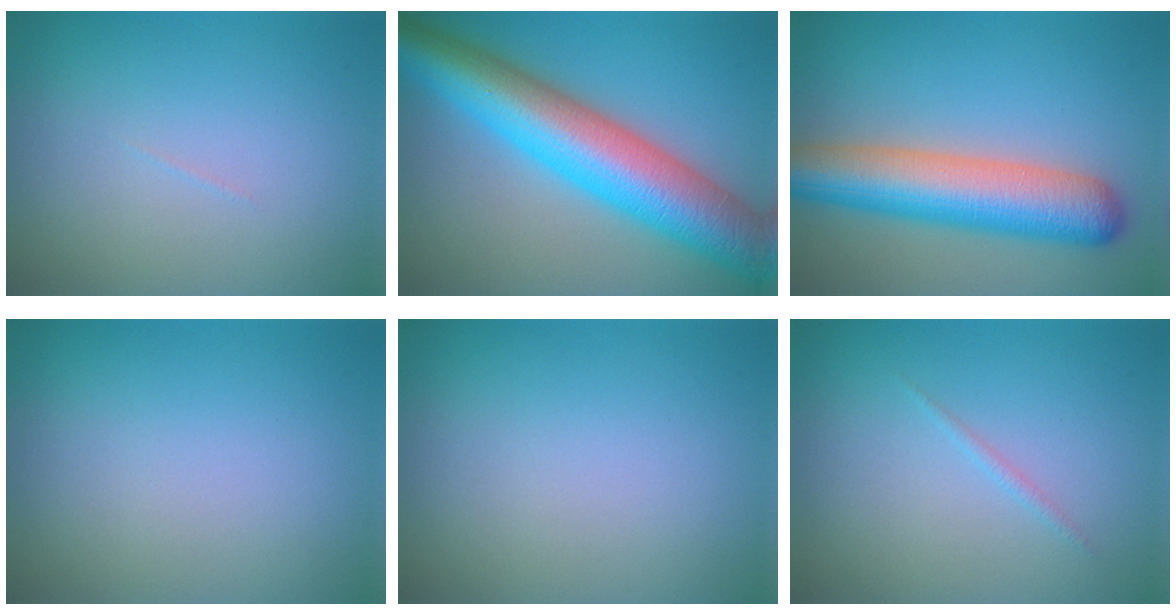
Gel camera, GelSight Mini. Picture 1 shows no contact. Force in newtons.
{"total": 11.7, "press": 11.7, "slide": 0.0}
{"total": 8.9, "press": 8.8, "slide": 0.3}
{"total": 0.0}
{"total": 0.0}
{"total": 0.6, "press": 0.6, "slide": 0.1}